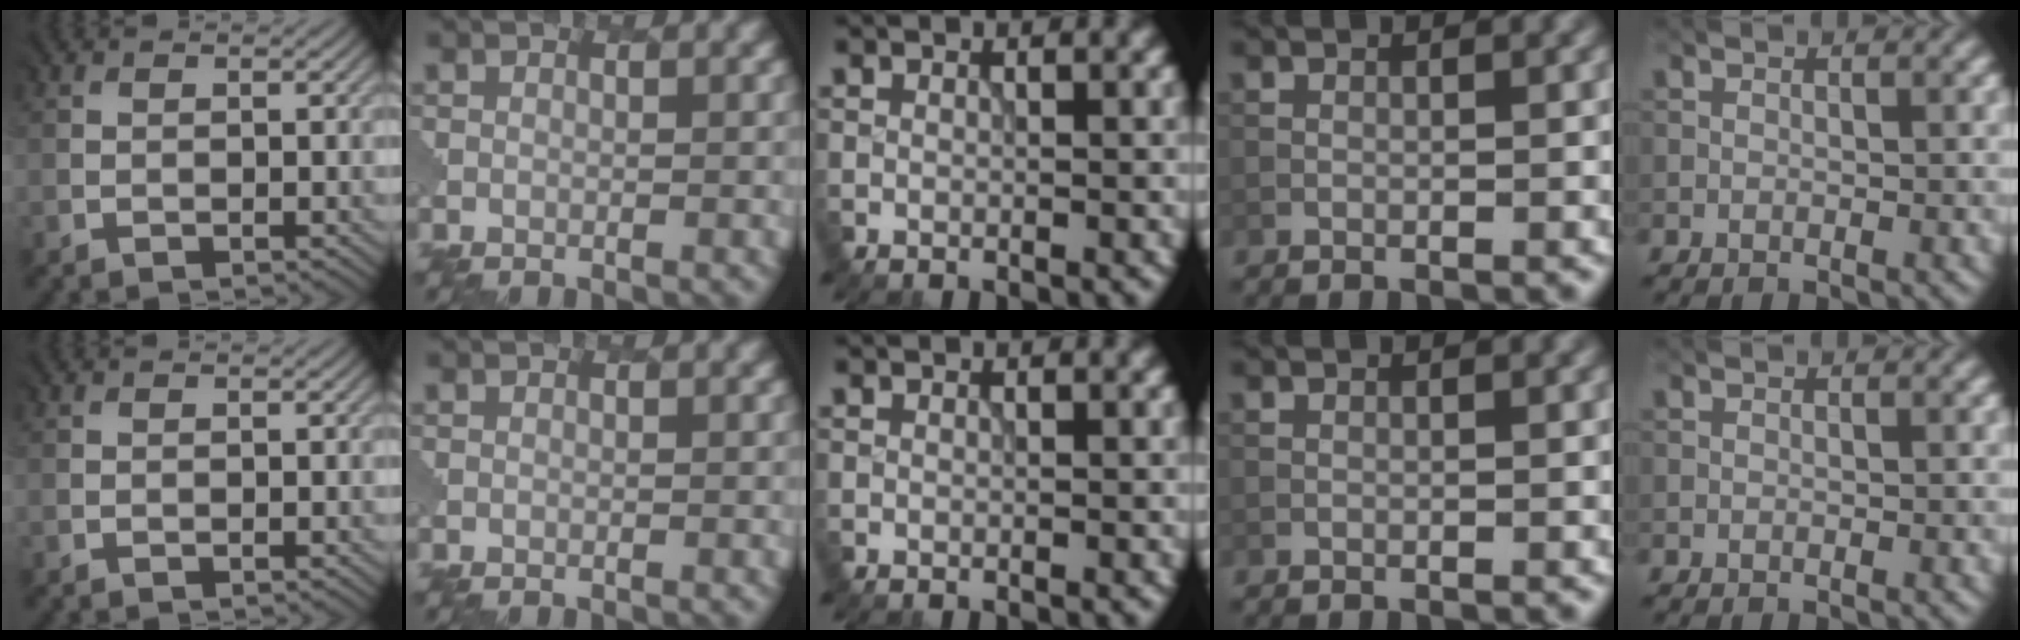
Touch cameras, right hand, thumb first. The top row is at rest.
{}